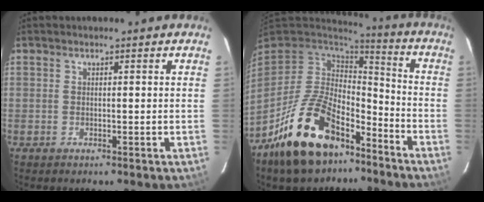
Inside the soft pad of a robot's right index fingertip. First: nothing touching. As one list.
[{"total": 20.4, "force": [-12.6, 10.5, 12.1], "torque": [-0.247, -0.001, -0.204]}]